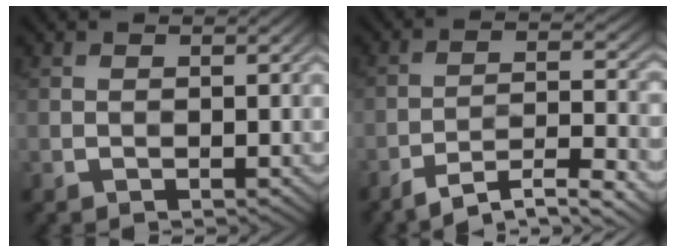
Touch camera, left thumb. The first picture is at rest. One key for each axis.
{"total": 8.3, "fx": -6.3, "fy": 1.8, "fz": 5.1, "tx": -0.088, "ty": 0.005, "tz": -0.106}